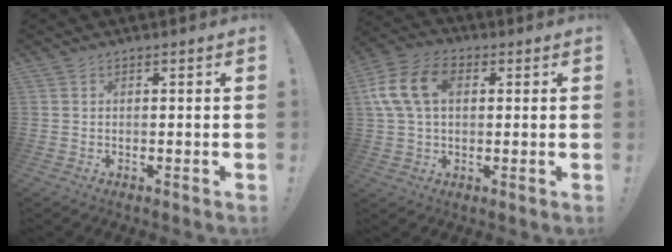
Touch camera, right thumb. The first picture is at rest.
{"total": 14.2, "force": [3.1, 9.6, 10.0], "torque": [-0.199, 0.010, 0.059]}